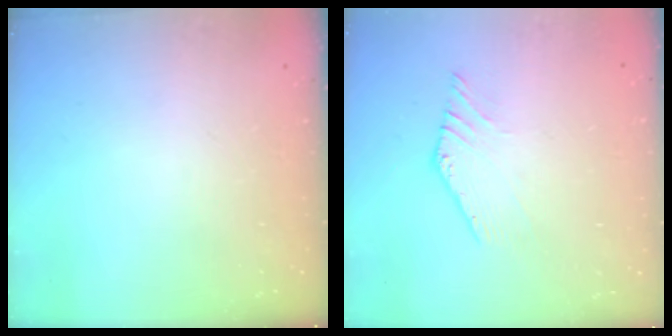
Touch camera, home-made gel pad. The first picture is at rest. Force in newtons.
{"total": 1.5, "press": 1.5, "slide": 0.3}